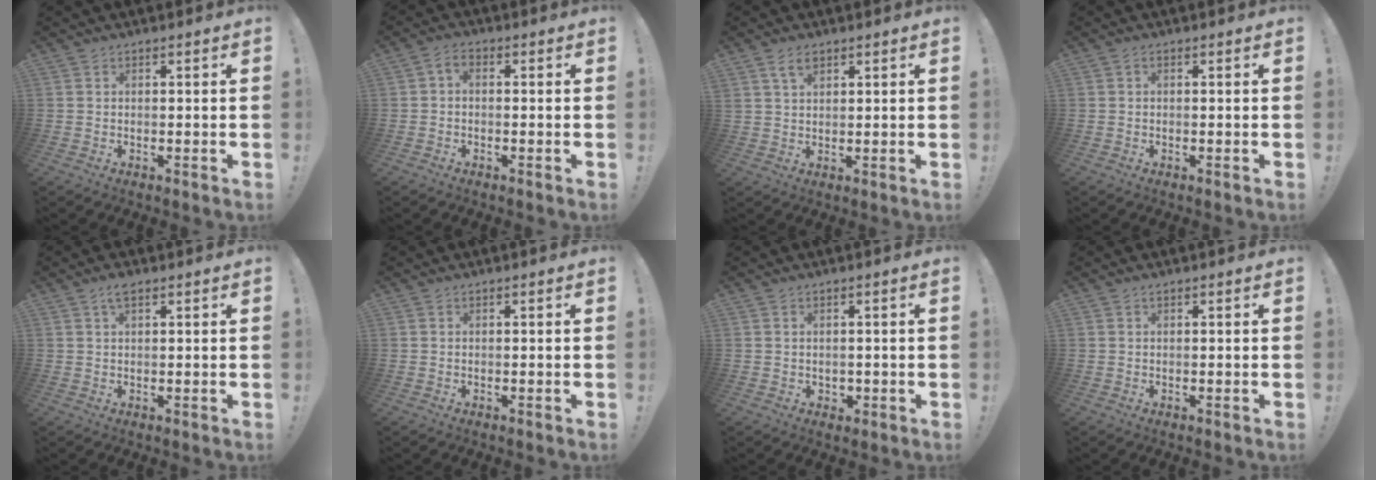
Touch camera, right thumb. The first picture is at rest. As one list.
[{"total": 2.3, "force": [-0.8, 1.2, 1.7], "torque": [-0.028, 0.005, -0.015]}, {"total": 4.2, "force": [2.6, 2.3, 2.4], "torque": [-0.038, -0.007, 0.047]}, {"total": 0.5, "force": [-0.3, 0.2, 0.4], "torque": [-0.008, 0.002, -0.006]}, {"total": 2.8, "force": [1.6, 1.0, 2.1], "torque": [-0.035, 0.000, 0.027]}, {"total": 0.0}, {"total": 1.8, "force": [0.5, 1.6, 0.4], "torque": [-0.002, -0.004, 0.008]}, {"total": 0.0}]